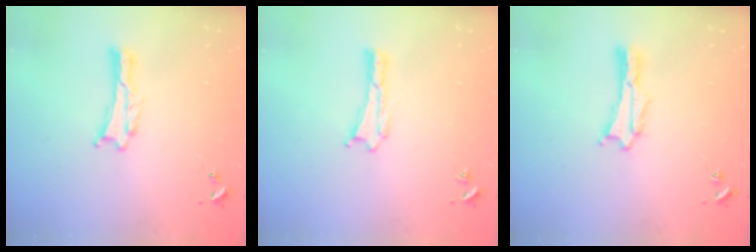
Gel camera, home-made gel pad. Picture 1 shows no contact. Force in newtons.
{"total": 0.0}
{"total": 0.0}